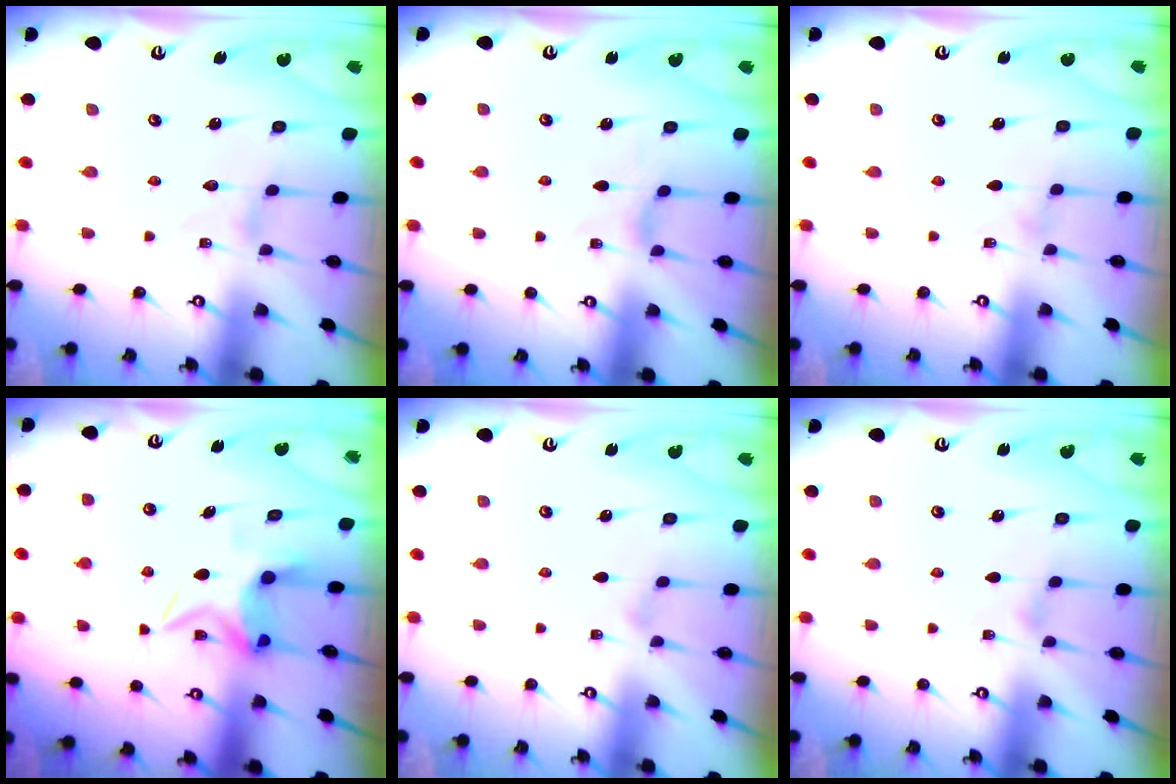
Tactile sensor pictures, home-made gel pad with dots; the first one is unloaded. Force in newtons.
{"total": 2.3, "press": 2.3, "slide": 0.4}
{"total": 0.0}
{"total": 7.0, "press": 7.0, "slide": 0.6}
{"total": 1.0, "press": 1.0, "slide": 0.3}
{"total": 1.5, "press": 1.4, "slide": 0.4}